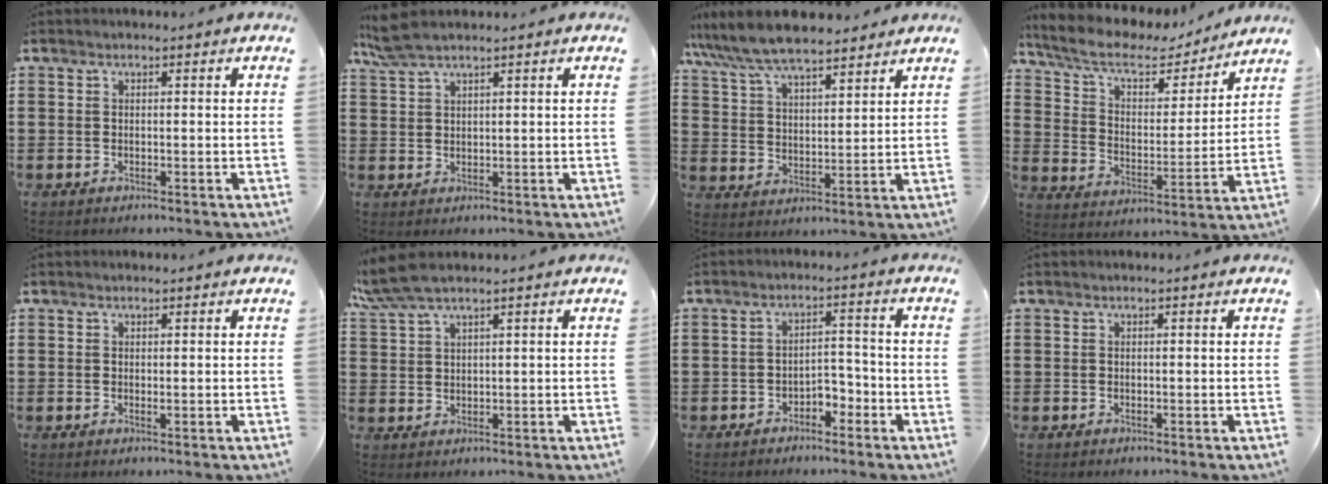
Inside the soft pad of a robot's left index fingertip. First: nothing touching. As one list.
[{"total": 3.6, "force": [2.7, 0.5, 2.4], "torque": [-0.054, 0.001, 0.050]}, {"total": 8.4, "force": [7.6, 1.5, 3.3], "torque": [-0.091, -0.024, 0.140]}, {"total": 8.9, "force": [6.8, 3.3, 4.7], "torque": [-0.118, -0.027, 0.116]}, {"total": 0.6, "force": [0.2, 0.0, 0.5], "torque": [-0.010, -0.003, 0.004]}, {"total": 4.5, "force": [3.3, 0.6, 3.0], "torque": [-0.066, 0.004, 0.060]}, {"total": 3.2, "force": [-2.6, 1.4, 1.1], "torque": [-0.026, 0.008, -0.054]}, {"total": 0.0}]